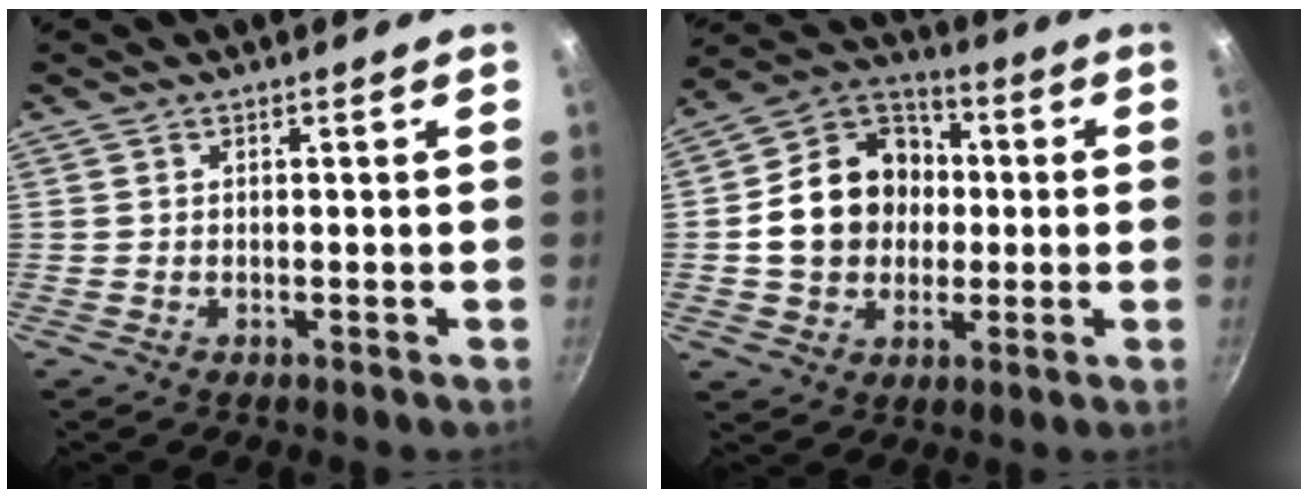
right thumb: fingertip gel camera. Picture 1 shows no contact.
{"total": 16.4, "force": [0.2, 13.8, 8.8], "torque": [-0.116, 0.034, -0.004]}